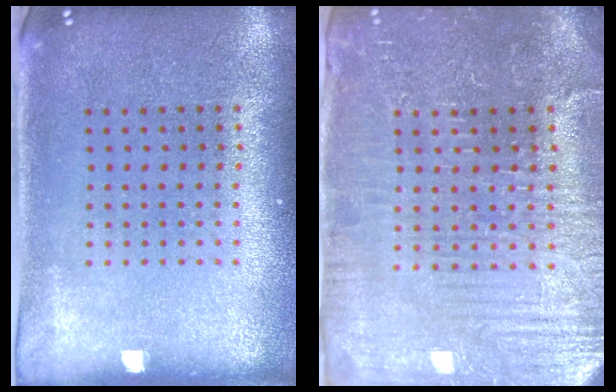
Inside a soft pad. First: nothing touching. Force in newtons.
{"total": 4.3, "press": 4.2, "slide": 1.2}